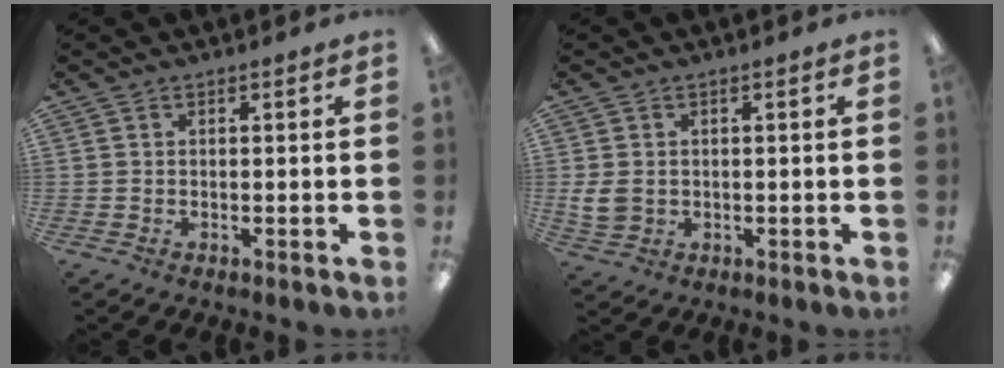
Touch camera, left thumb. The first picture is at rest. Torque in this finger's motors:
{"motor_torque": [0.35, 0.73, 0.43, -0.25, 0.03]}